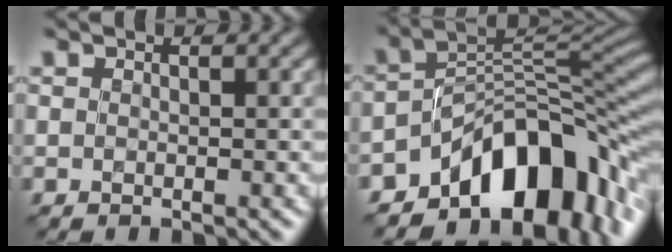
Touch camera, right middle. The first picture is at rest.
{"total": 11.2, "force": [-6.4, 5.7, 7.1], "torque": [-0.080, 0.005, -0.119]}